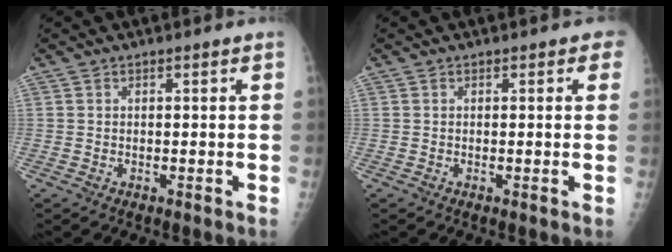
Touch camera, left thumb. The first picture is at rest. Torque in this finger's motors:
{"motor_torque": [0.77, 0.18, 0.16, -0.29, 0.00]}